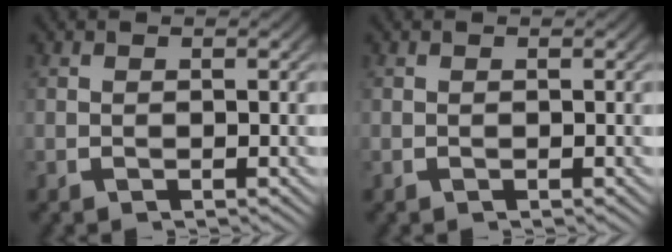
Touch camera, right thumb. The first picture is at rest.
{"total": 0.0}